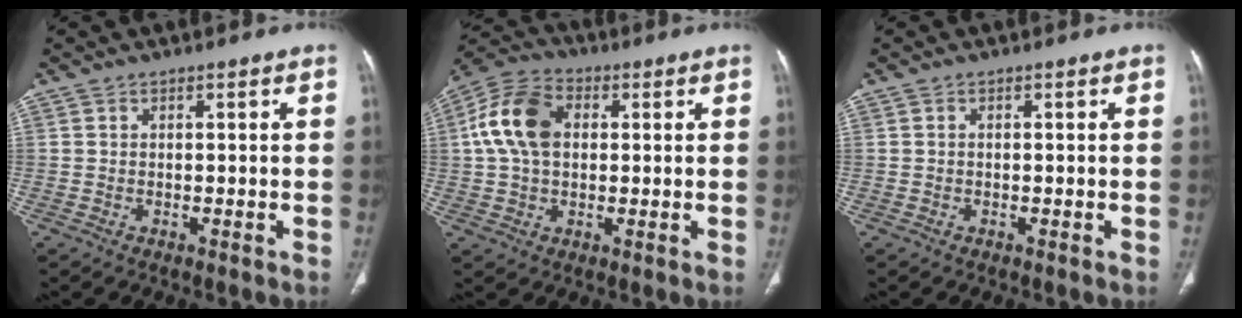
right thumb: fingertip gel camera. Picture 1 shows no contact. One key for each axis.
{"total": 12.1, "fx": 1.9, "fy": 8.2, "fz": 8.8, "tx": -0.168, "ty": 0.023, "tz": 0.027}
{"total": 0.0}